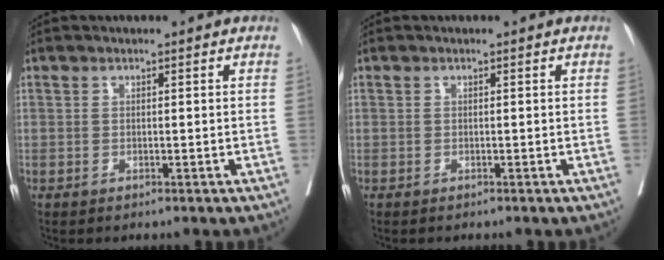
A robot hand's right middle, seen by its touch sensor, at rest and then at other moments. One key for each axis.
{"total": 1.1, "fx": -0.8, "fy": -0.4, "fz": 0.6, "tx": -0.001, "ty": 0.004, "tz": -0.009}